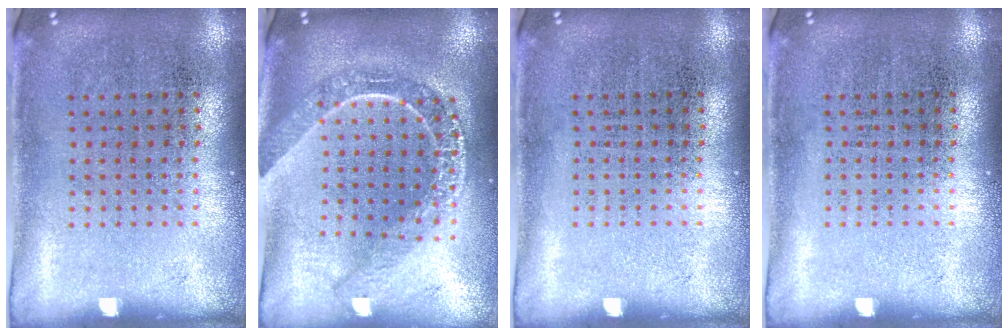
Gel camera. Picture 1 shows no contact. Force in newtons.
{"total": 2.0, "press": 1.7, "slide": 1.1}
{"total": 0.0}
{"total": 0.0}